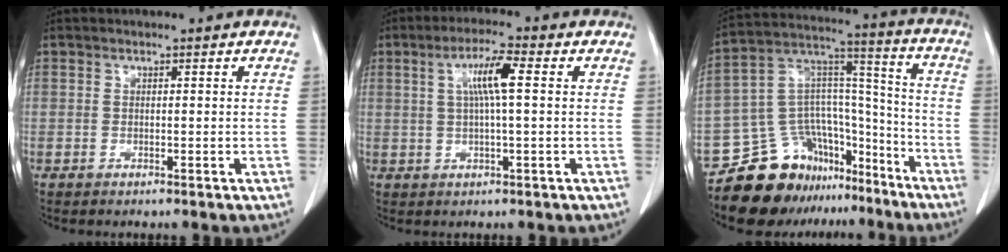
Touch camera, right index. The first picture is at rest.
{"total": 5.9, "force": [1.3, 0.2, 5.8], "torque": [-0.108, 0.009, 0.023]}
{"total": 17.5, "force": [-13.4, 9.6, 5.9], "torque": [-0.090, 0.076, -0.221]}